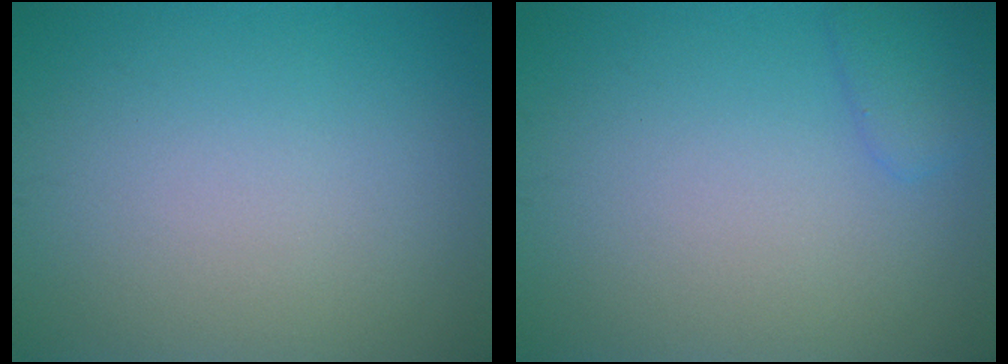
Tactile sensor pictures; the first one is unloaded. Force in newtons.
{"total": 1.5, "press": 1.5, "slide": 0.2}